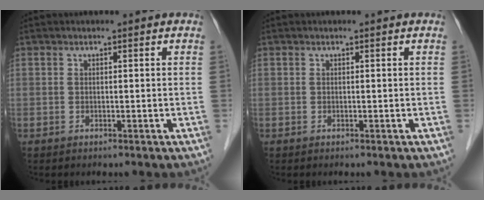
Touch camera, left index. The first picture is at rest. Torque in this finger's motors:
{"motor_torque": [0.00, 0.00, 0.00, 0.00]}